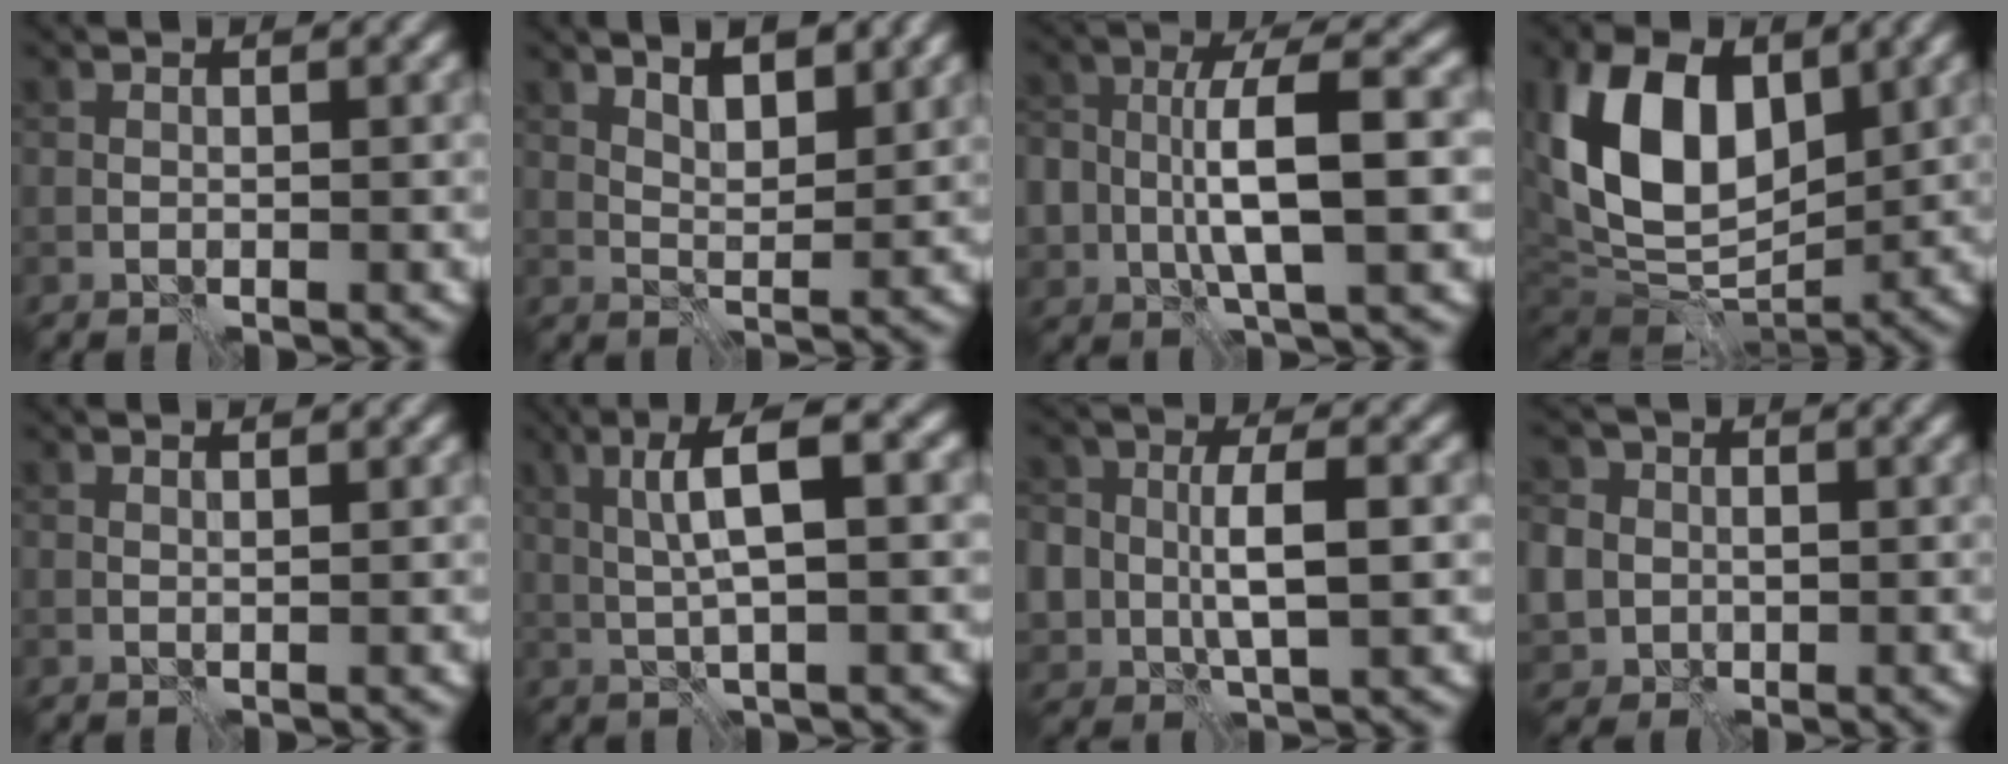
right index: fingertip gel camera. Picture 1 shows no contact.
{"total": 3.7, "force": [2.5, 1.3, 2.3], "torque": [-0.030, 0.001, 0.043]}
{"total": 7.3, "force": [-0.4, 3.6, 6.4], "torque": [-0.121, 0.009, -0.009]}
{"total": 12.2, "force": [3.0, 7.9, 8.8], "torque": [-0.183, 0.003, 0.050]}
{"total": 0.7, "force": [0.6, 0.0, 0.3], "torque": [-0.007, 0.001, 0.009]}
{"total": 5.5, "force": [1.3, 1.0, 5.3], "torque": [-0.101, 0.013, 0.023]}
{"total": 6.1, "force": [0.1, 4.1, 4.6], "torque": [-0.092, -0.009, 0.005]}
{"total": 8.4, "force": [-0.8, 8.0, 2.5], "torque": [-0.063, -0.002, -0.051]}